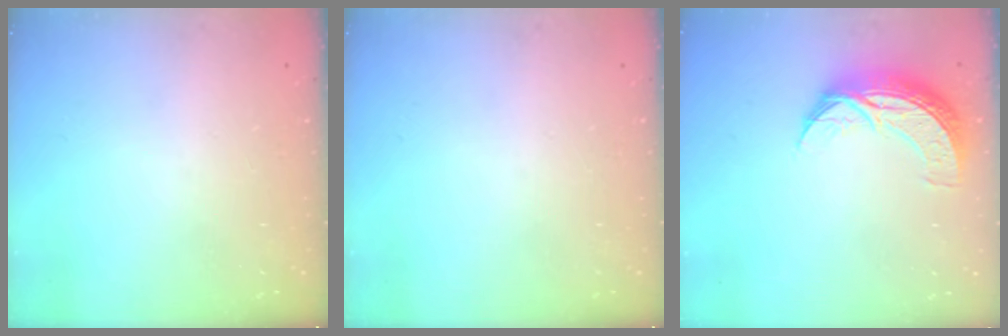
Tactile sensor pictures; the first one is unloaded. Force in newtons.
{"total": 0.0}
{"total": 10.1, "press": 10.1, "slide": 0.8}